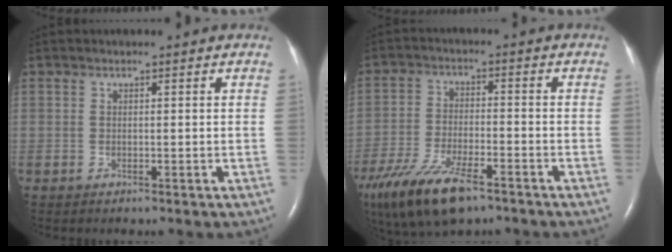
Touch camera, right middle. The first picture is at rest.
{"total": 15.0, "force": [-10.2, 4.8, 9.9], "torque": [-0.225, -0.034, -0.183]}